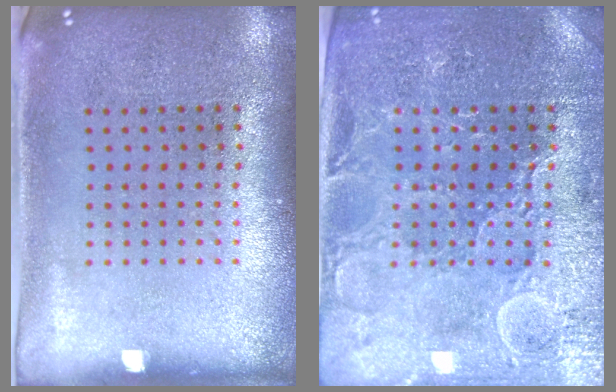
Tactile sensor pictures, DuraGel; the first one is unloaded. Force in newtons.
{"total": 3.8, "press": 3.7, "slide": 0.9}